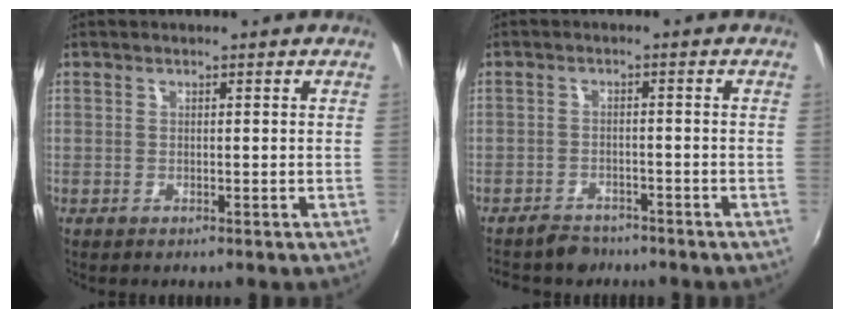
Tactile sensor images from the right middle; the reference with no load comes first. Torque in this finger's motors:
{"motor_torque": [0.07, -0.06, 0.00, 0.00]}